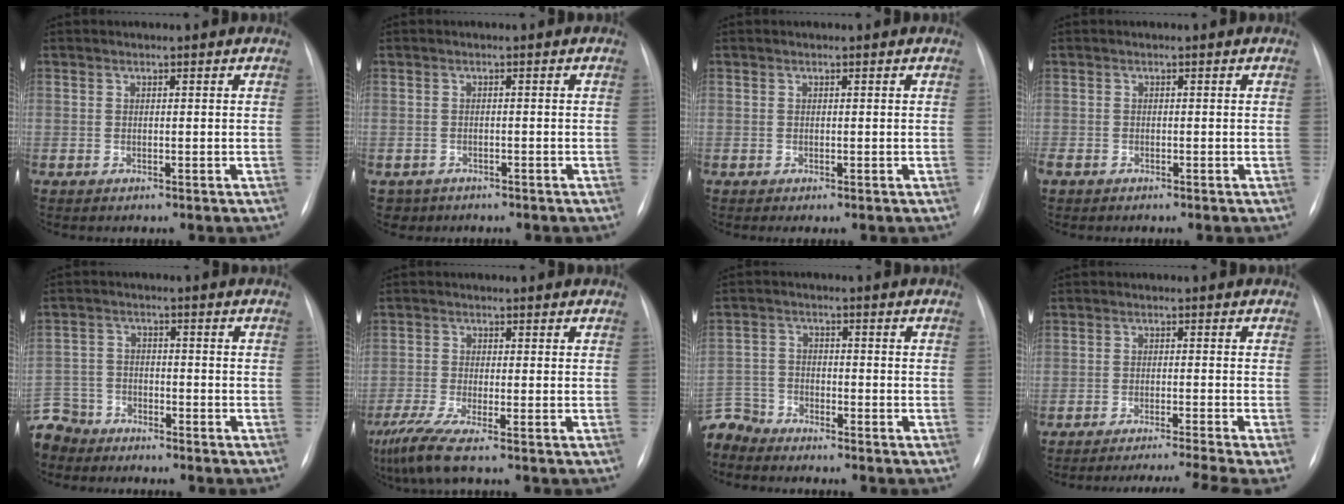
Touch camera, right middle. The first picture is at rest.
{"total": 2.6, "force": [-1.9, 1.8, -0.2], "torque": [0.001, 0.004, -0.027]}
{"total": 0.0}
{"total": 1.8, "force": [-1.3, 1.0, 0.8], "torque": [-0.018, -0.003, -0.020]}
{"total": 9.3, "force": [-8.0, 4.7, 0.9], "torque": [-0.037, 0.003, -0.151]}
{"total": 6.1, "force": [-4.2, 0.0, 4.3], "torque": [-0.088, -0.022, -0.081]}
{"total": 6.8, "force": [-6.6, 1.6, -0.2], "torque": [0.001, -0.002, -0.132]}
{"total": 11.3, "force": [-9.9, -2.3, 5.0], "torque": [-0.061, -0.019, -0.138]}